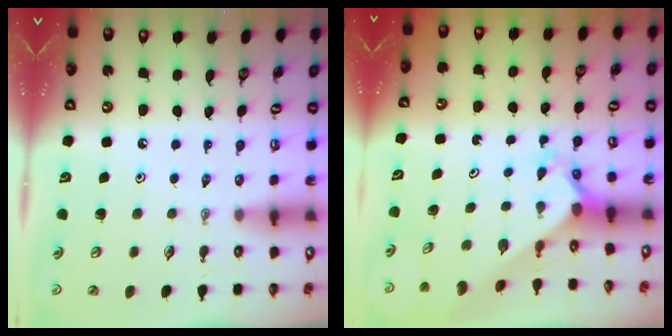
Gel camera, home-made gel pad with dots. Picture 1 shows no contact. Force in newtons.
{"total": 2.5, "press": 2.5, "slide": 0.2}